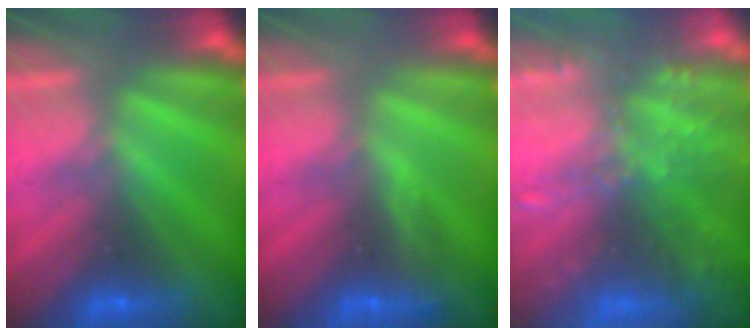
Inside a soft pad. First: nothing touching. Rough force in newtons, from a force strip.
{"total": 3.0}
{"total": 7.1}